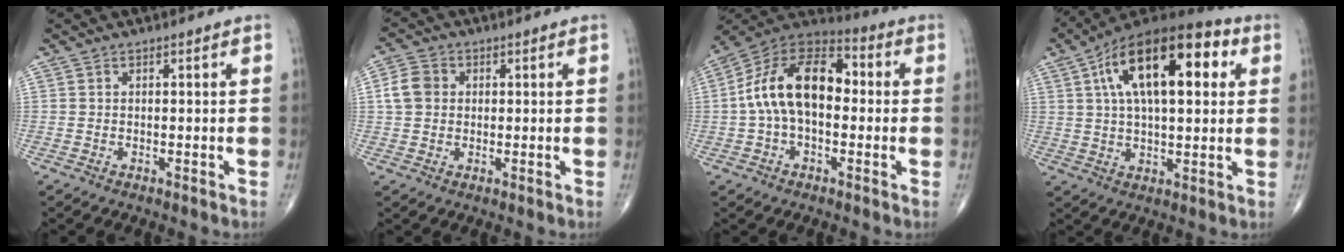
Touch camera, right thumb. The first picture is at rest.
{"total": 5.0, "force": [0.7, 4.2, 2.7], "torque": [-0.044, 0.009, 0.008]}
{"total": 16.6, "force": [0.4, 9.8, 13.4], "torque": [-0.225, 0.047, -0.005]}
{"total": 21.8, "force": [6.7, 9.8, 18.3], "torque": [-0.290, 0.018, 0.101]}